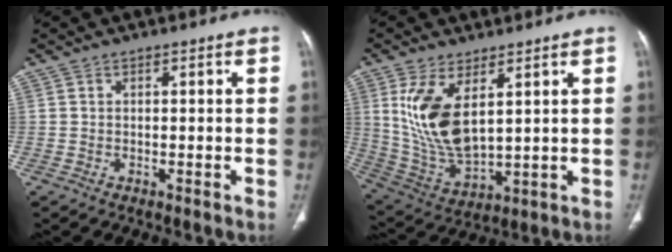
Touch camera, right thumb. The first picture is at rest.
{"total": 13.5, "force": [4.4, 6.3, 11.1], "torque": [-0.220, -0.027, 0.107]}